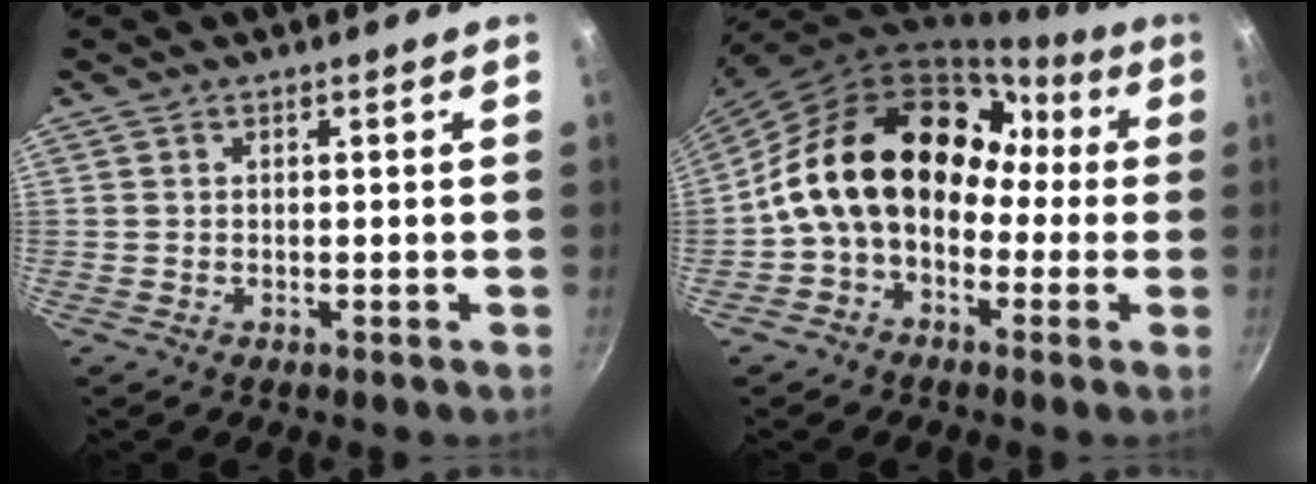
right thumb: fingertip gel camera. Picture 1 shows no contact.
{"total": 18.6, "force": [0.1, 13.4, 12.8], "torque": [-0.181, 0.059, -0.010]}